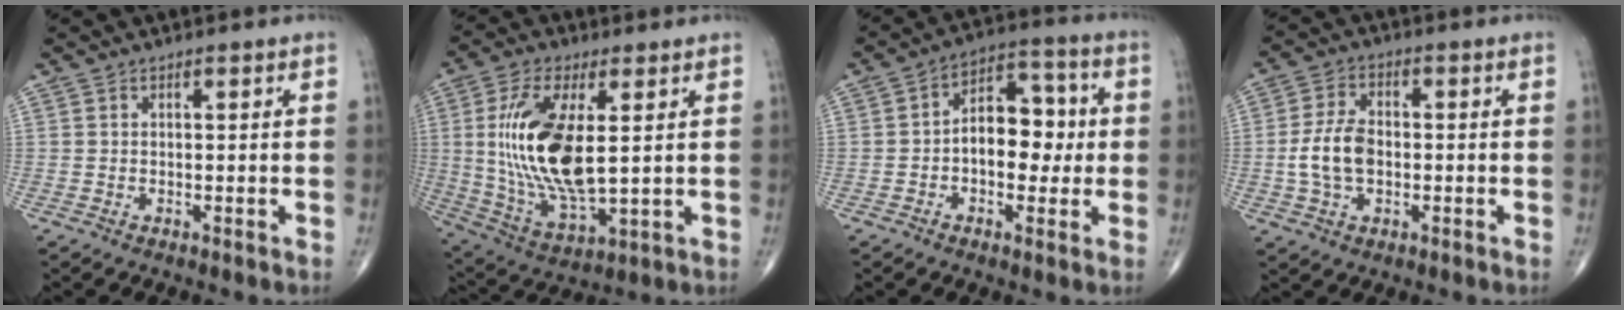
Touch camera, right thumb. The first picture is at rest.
{"total": 18.2, "force": [2.4, 7.5, 16.4], "torque": [-0.328, -0.019, 0.054]}
{"total": 11.4, "force": [-0.4, 7.2, 8.8], "torque": [-0.092, 0.031, -0.014]}
{"total": 8.0, "force": [-0.9, 5.0, 6.2], "torque": [-0.122, 0.014, -0.020]}